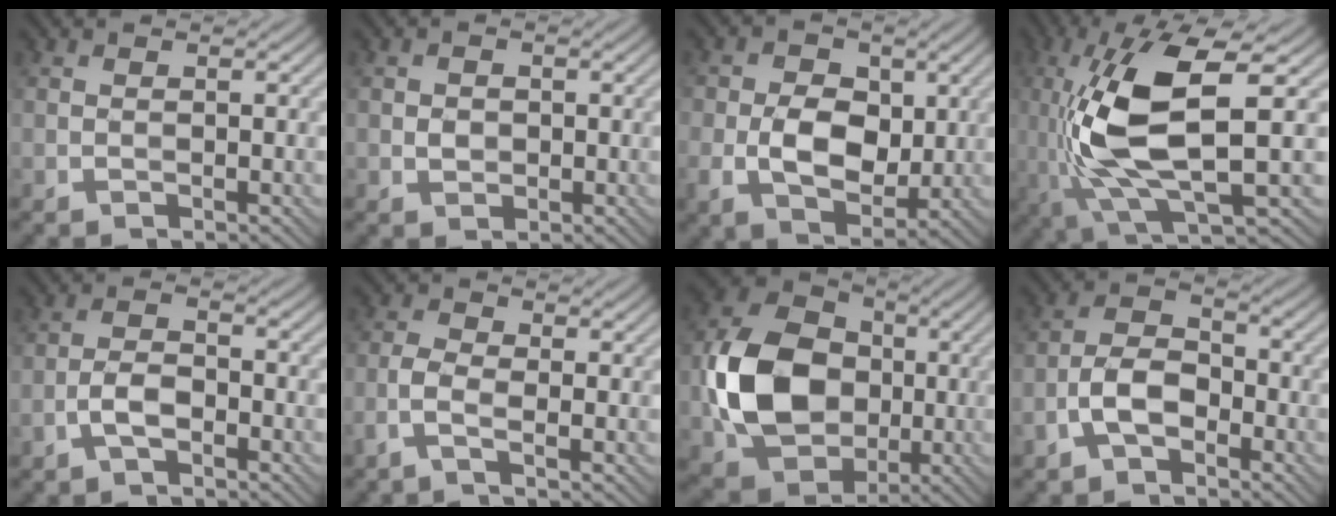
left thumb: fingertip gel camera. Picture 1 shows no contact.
{"total": 1.6, "force": [-0.2, 1.4, 0.8], "torque": [-0.021, -0.002, -0.007]}
{"total": 8.2, "force": [-0.4, 5.6, 5.9], "torque": [-0.119, -0.002, -0.012]}
{"total": 11.9, "force": [-0.7, 3.7, 11.3], "torque": [-0.236, 0.002, -0.007]}
{"total": 3.4, "force": [-2.0, 1.3, 2.4], "torque": [-0.053, 0.005, -0.045]}
{"total": 2.9, "force": [-1.3, 1.0, 2.4], "torque": [-0.064, 0.006, -0.035]}
{"total": 13.6, "force": [-1.2, 10.7, 8.3], "torque": [-0.185, 0.011, -0.022]}
{"total": 5.6, "force": [-2.9, 3.0, 3.7], "torque": [-0.071, 0.012, -0.066]}